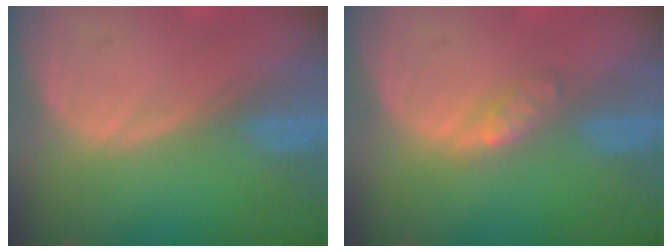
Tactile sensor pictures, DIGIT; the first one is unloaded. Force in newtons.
{"total": 2.4, "press": 2.4, "slide": 0.2}